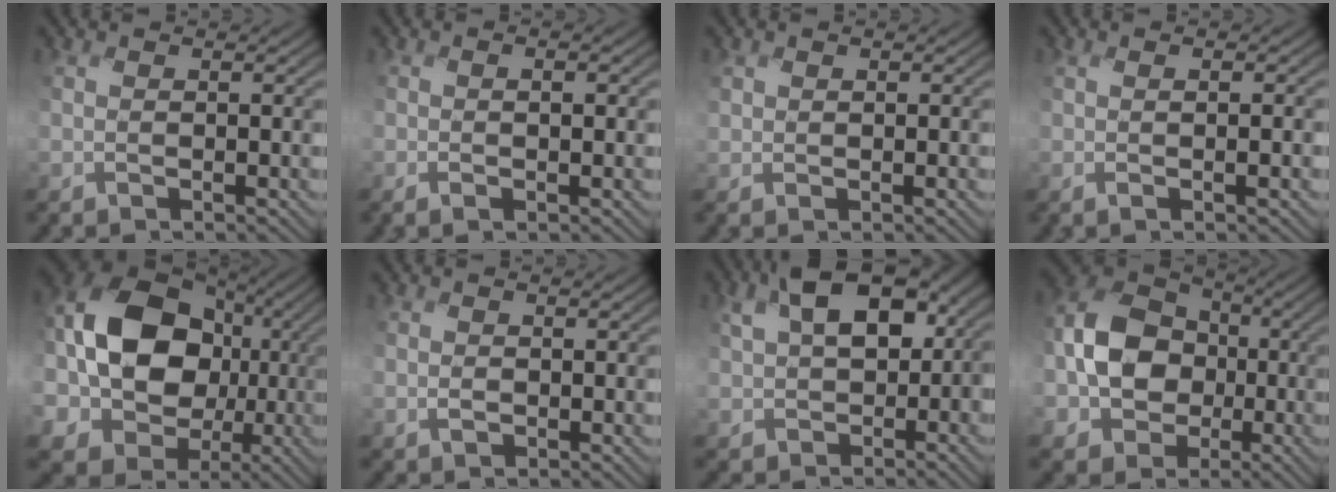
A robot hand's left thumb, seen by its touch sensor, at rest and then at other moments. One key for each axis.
{"total": 1.1, "fx": -0.2, "fy": 0.2, "fz": 1.0, "tx": -0.010, "ty": -0.001, "tz": -0.005}
{"total": 0.6, "fx": 0.2, "fy": 0.5, "fz": 0.2, "tx": -0.005, "ty": 0.001, "tz": 0.003}
{"total": 2.1, "fx": -0.1, "fy": 0.1, "fz": 2.1, "tx": -0.023, "ty": 0.006, "tz": -0.015}
{"total": 16.7, "fx": -0.1, "fy": 13.7, "fz": 9.6, "tx": -0.191, "ty": -0.008, "tz": -0.012}
{"total": 1.1, "fx": -0.6, "fy": 0.8, "fz": 0.5, "tx": -0.012, "ty": -0.001, "tz": -0.013}
{"total": 10.0, "fx": 0.8, "fy": 7.0, "fz": 7.1, "tx": -0.145, "ty": -0.007, "tz": 0.012}
{"total": 11.0, "fx": -1.9, "fy": 9.0, "fz": 6.0, "tx": -0.130, "ty": 0.009, "tz": -0.061}